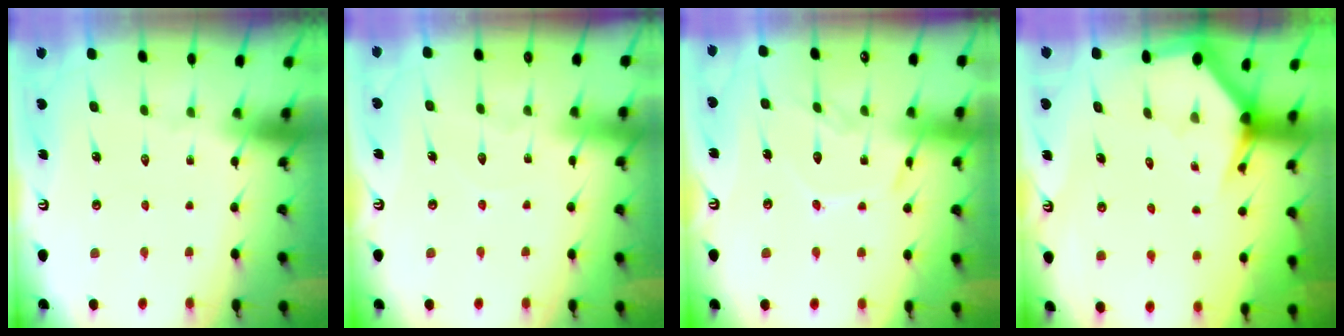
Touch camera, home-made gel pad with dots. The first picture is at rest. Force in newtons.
{"total": 4.8, "press": 4.8, "slide": 0.5}
{"total": 11.9, "press": 11.9, "slide": 0.3}
{"total": 2.9, "press": 2.9, "slide": 0.1}